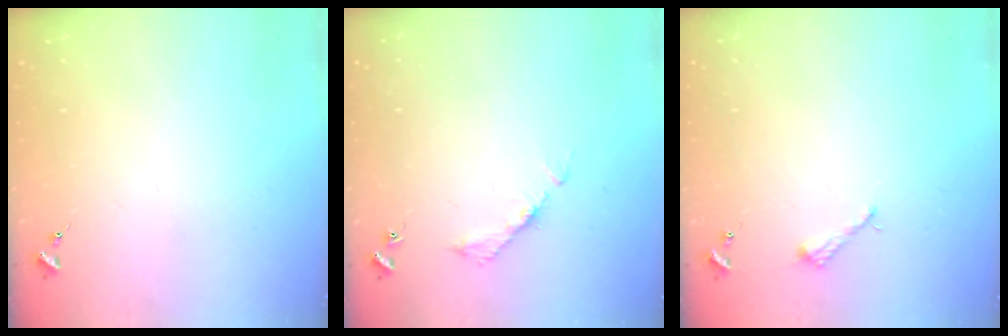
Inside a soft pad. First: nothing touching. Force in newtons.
{"total": 4.1, "press": 4.1, "slide": 0.3}
{"total": 2.6, "press": 2.6, "slide": 0.3}